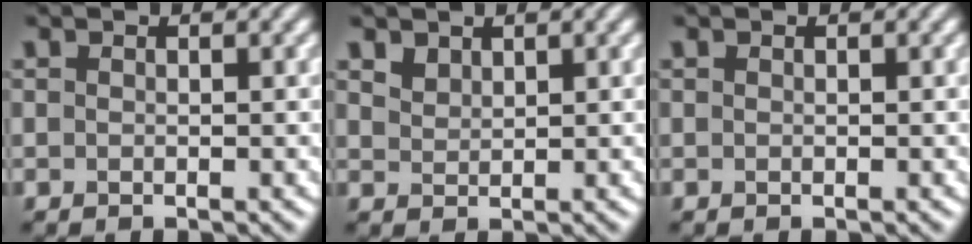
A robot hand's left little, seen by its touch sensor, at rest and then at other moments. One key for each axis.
{"total": 1.4, "fx": 1.2, "fy": 0.7, "fz": 0.3, "tx": -0.011, "ty": -0.003, "tz": 0.025}
{"total": 0.0}